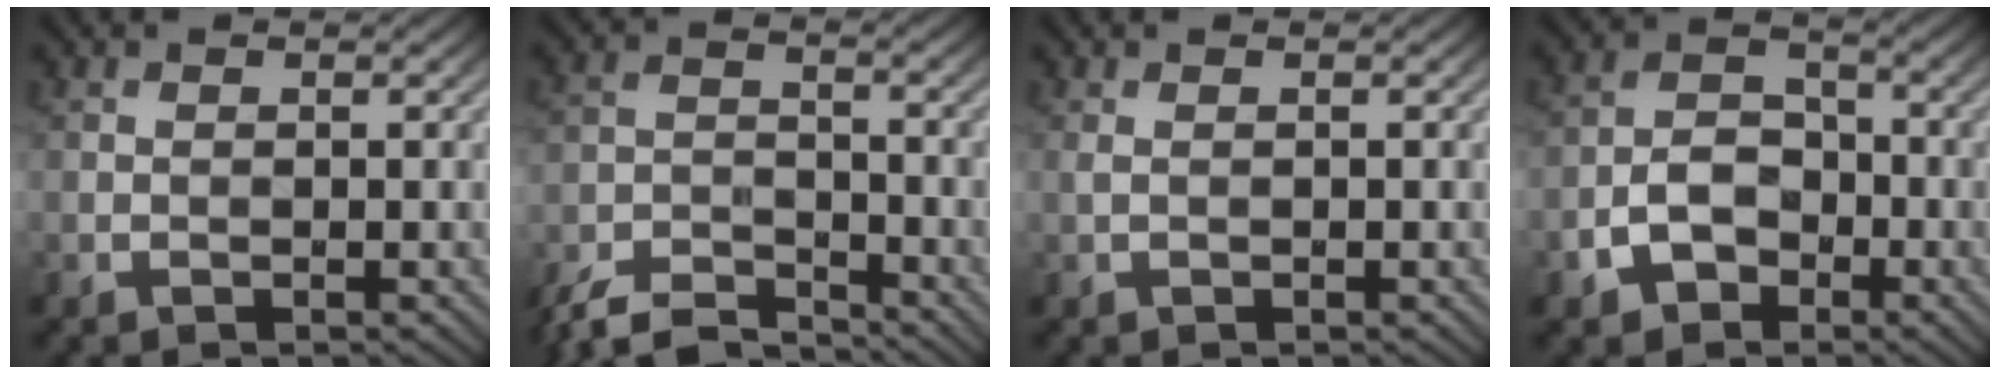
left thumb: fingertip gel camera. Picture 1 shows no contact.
{"total": 8.3, "force": [-7.7, 1.9, 2.6], "torque": [-0.055, -0.007, -0.151]}
{"total": 0.7, "force": [0.1, 0.2, 0.7], "torque": [-0.019, 0.002, 0.001]}
{"total": 5.6, "force": [-2.9, 3.8, 2.9], "torque": [-0.052, 0.002, -0.061]}